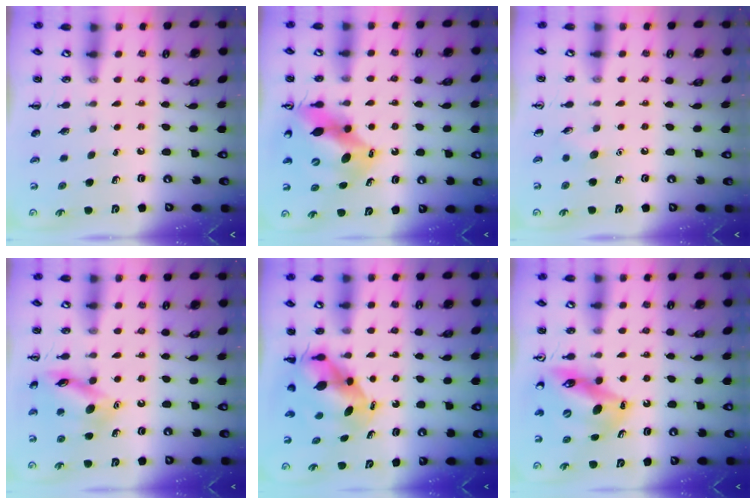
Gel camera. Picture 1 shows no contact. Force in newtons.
{"total": 13.8, "press": 13.1, "slide": 4.4}
{"total": 4.3, "press": 4.1, "slide": 1.3}
{"total": 14.1, "press": 14.0, "slide": 1.1}
{"total": 6.6, "press": 6.3, "slide": 1.8}
{"total": 13.8, "press": 13.1, "slide": 4.2}